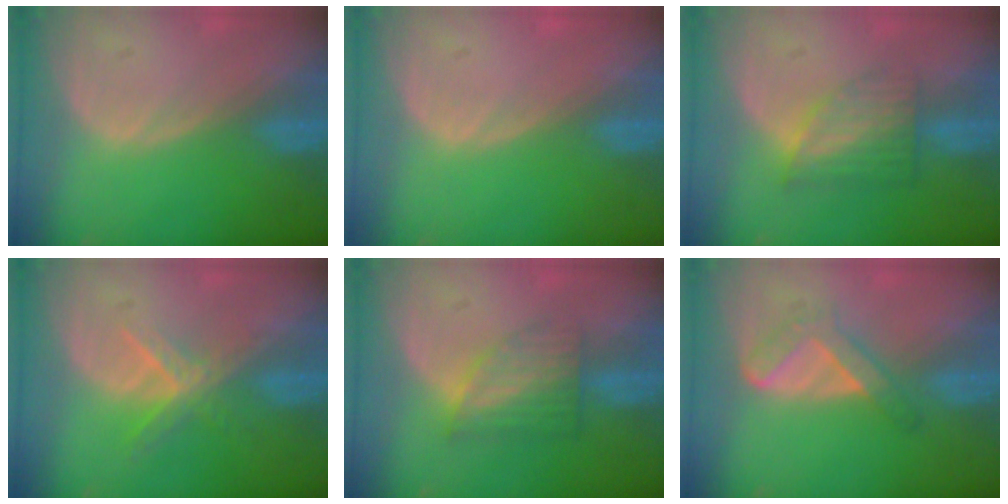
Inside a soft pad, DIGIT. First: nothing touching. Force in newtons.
{"total": 0.5, "press": 0.1, "slide": 0.5}
{"total": 6.3, "press": 5.6, "slide": 2.8}
{"total": 5.6, "press": 4.9, "slide": 2.7}
{"total": 6.3, "press": 5.6, "slide": 2.8}
{"total": 4.8, "press": 4.3, "slide": 2.1}